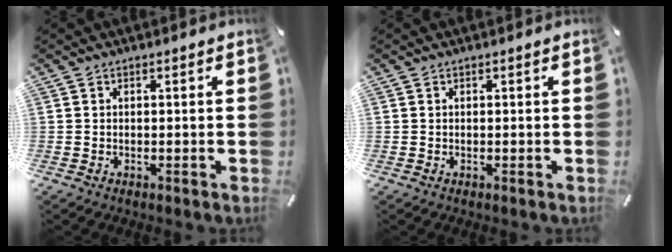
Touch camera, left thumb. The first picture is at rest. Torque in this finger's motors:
{"motor_torque": [0.01, -0.01, 0.00, -0.01, 0.03]}